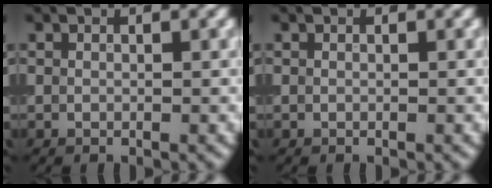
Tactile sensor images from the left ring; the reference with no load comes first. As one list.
[{"total": 0.0}]